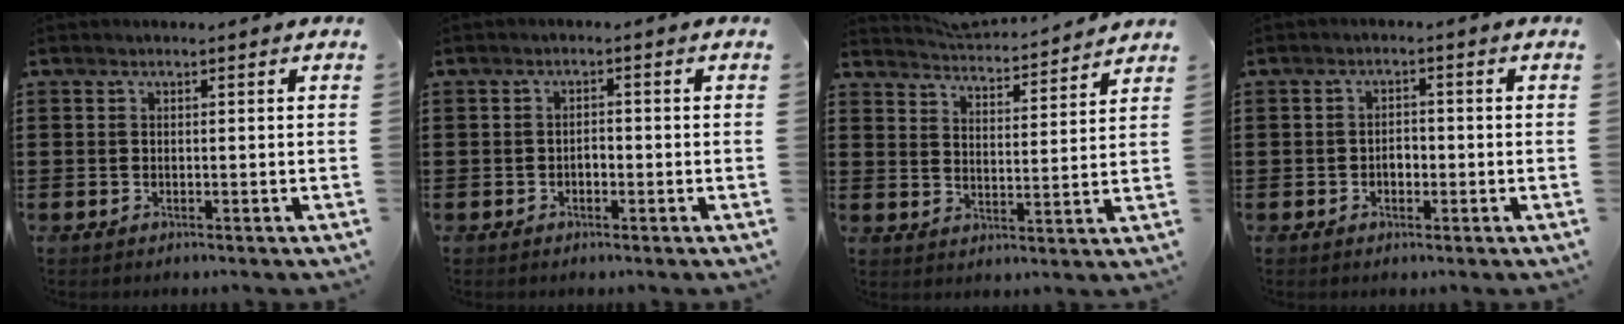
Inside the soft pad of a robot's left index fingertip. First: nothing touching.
{"total": 1.3, "force": [-0.6, 0.6, 1.0], "torque": [-0.022, 0.002, -0.013]}
{"total": 3.7, "force": [3.7, -0.4, -0.1], "torque": [-0.019, -0.035, 0.059]}
{"total": 2.0, "force": [-0.6, 1.3, 1.4], "torque": [-0.030, 0.005, -0.014]}